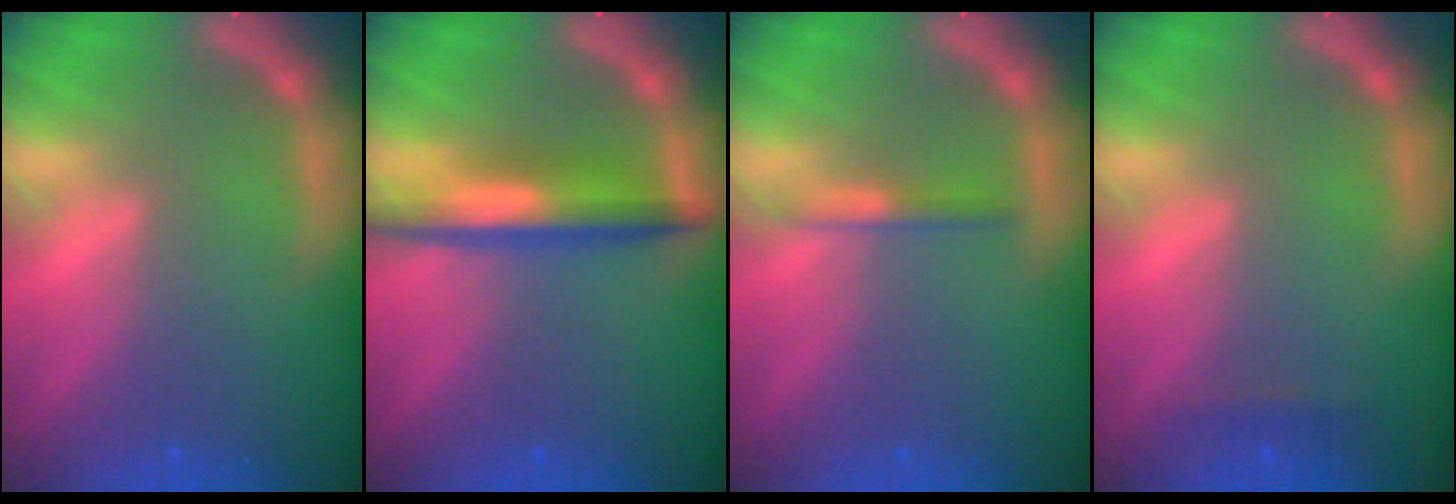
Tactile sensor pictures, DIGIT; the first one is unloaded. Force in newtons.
{"total": 5.0}
{"total": 1.4}
{"total": 0.9}